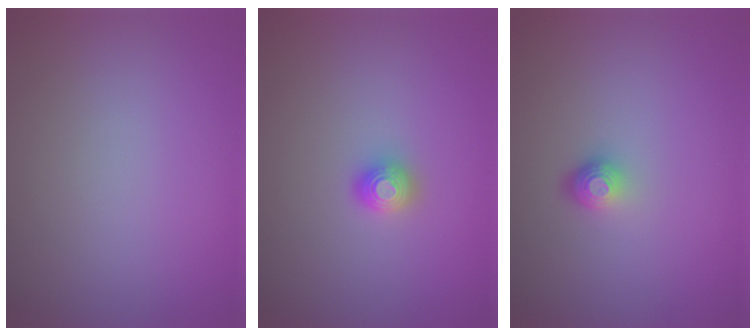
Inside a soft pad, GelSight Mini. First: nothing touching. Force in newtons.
{"total": 1.3, "press": 1.3, "slide": 0.2}
{"total": 1.8, "press": 1.2, "slide": 1.3}